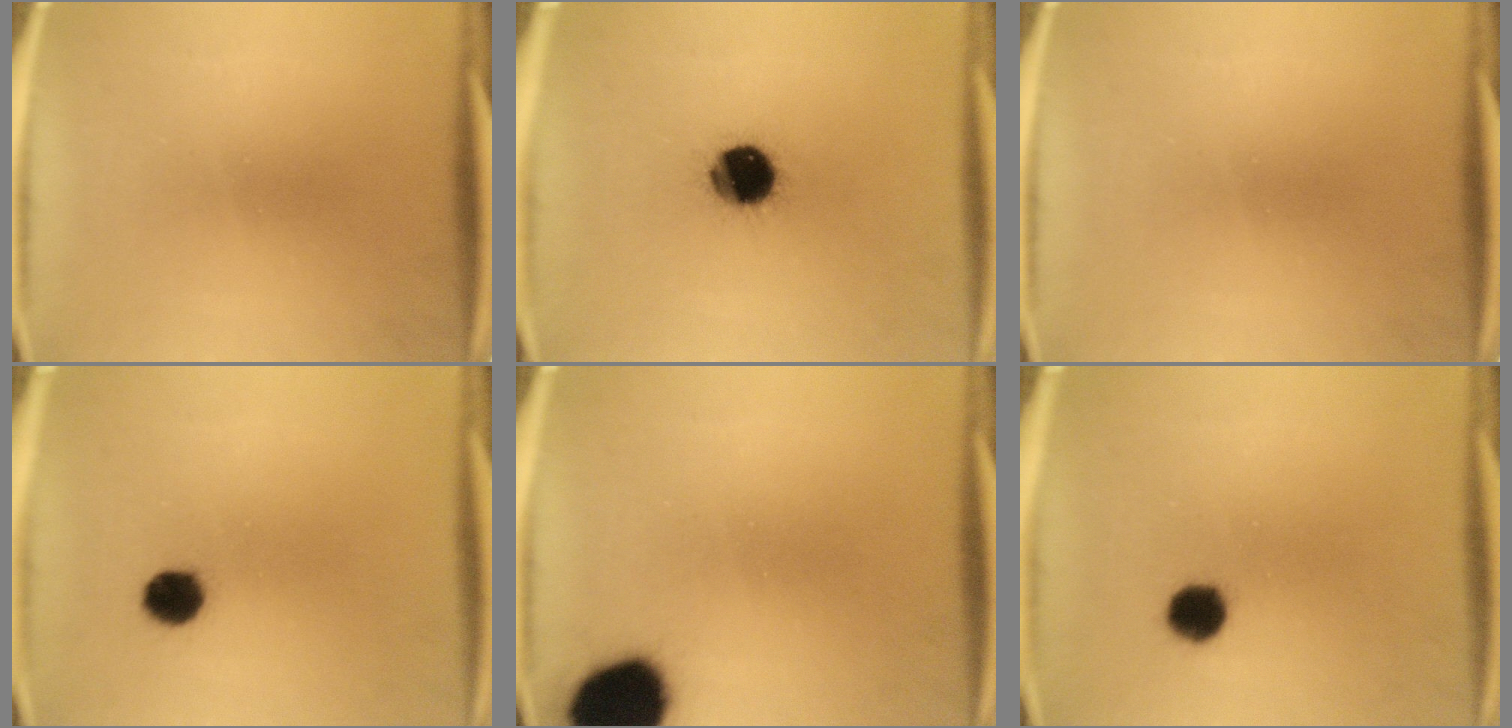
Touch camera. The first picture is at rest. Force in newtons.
{"total": 13.5}
{"total": 0.0}
{"total": 4.7}
{"total": 17.2}
{"total": 5.3}